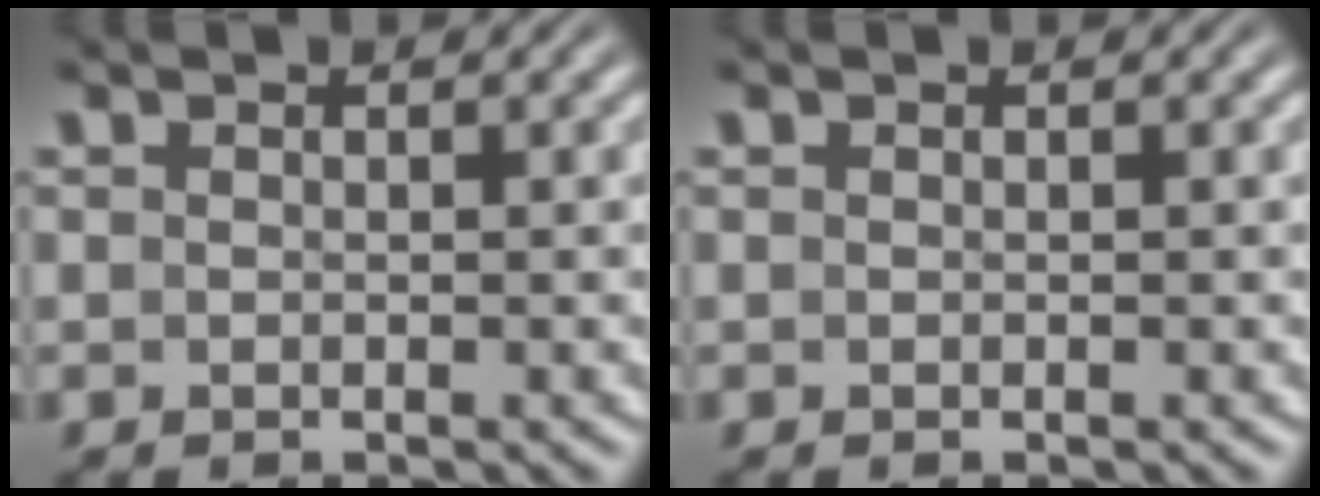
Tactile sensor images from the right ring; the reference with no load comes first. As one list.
[{"total": 0.0}]